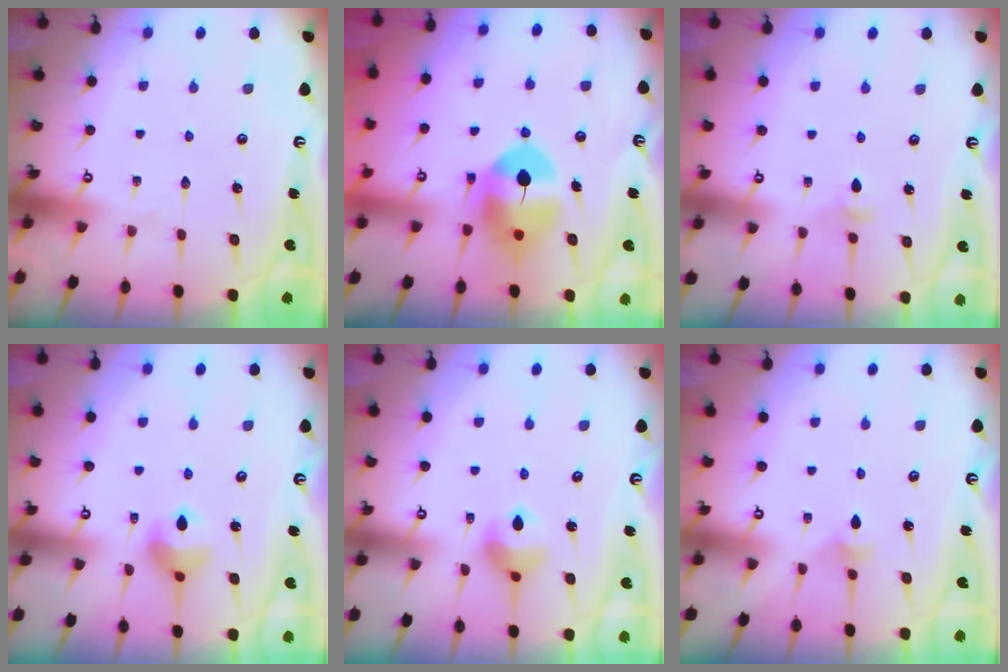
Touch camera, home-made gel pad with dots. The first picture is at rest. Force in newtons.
{"total": 10.1, "press": 9.9, "slide": 2.1}
{"total": 3.1, "press": 3.0, "slide": 0.8}
{"total": 8.9, "press": 8.9, "slide": 1.1}
{"total": 8.9, "press": 8.9, "slide": 1.1}
{"total": 2.7, "press": 2.6, "slide": 0.6}